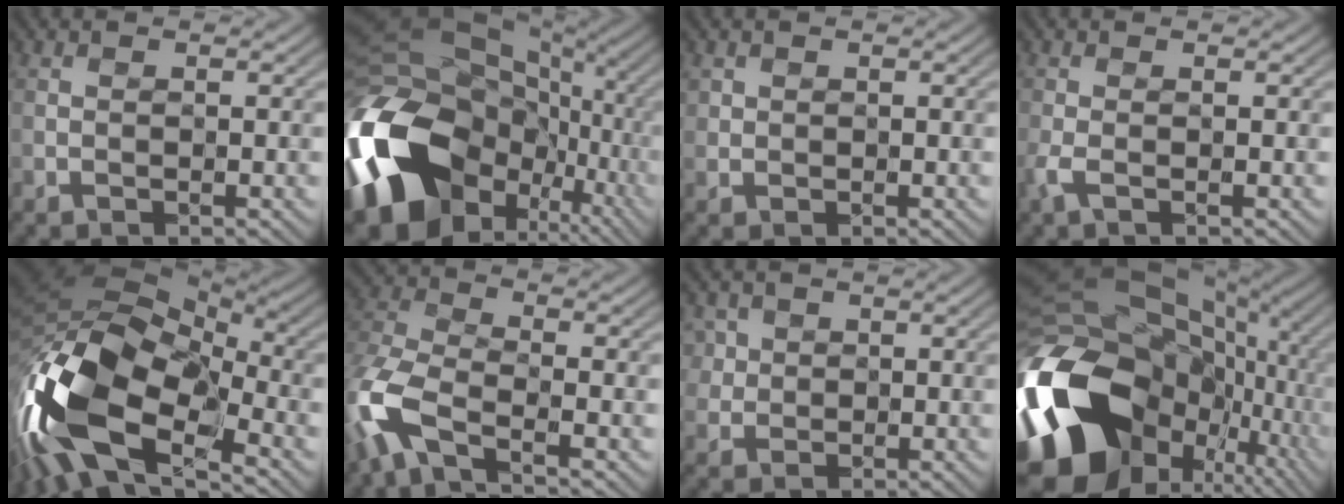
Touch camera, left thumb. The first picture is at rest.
{"total": 20.1, "force": [-5.6, 15.0, 12.2], "torque": [-0.304, -0.011, -0.103]}
{"total": 1.1, "force": [0.6, 0.9, 0.1], "torque": [-0.006, -0.003, 0.012]}
{"total": 1.8, "force": [-0.6, 0.4, 1.6], "torque": [-0.052, 0.001, -0.017]}
{"total": 17.9, "force": [-8.0, 8.8, 13.3], "torque": [-0.297, -0.017, -0.158]}
{"total": 9.0, "force": [-4.6, 3.3, 7.0], "torque": [-0.173, -0.007, -0.113]}
{"total": 3.6, "force": [1.2, 3.1, 1.3], "torque": [-0.055, 0.006, 0.027]}
{"total": 21.7, "force": [-4.1, 16.5, 13.4], "torque": [-0.330, -0.034, -0.044]}